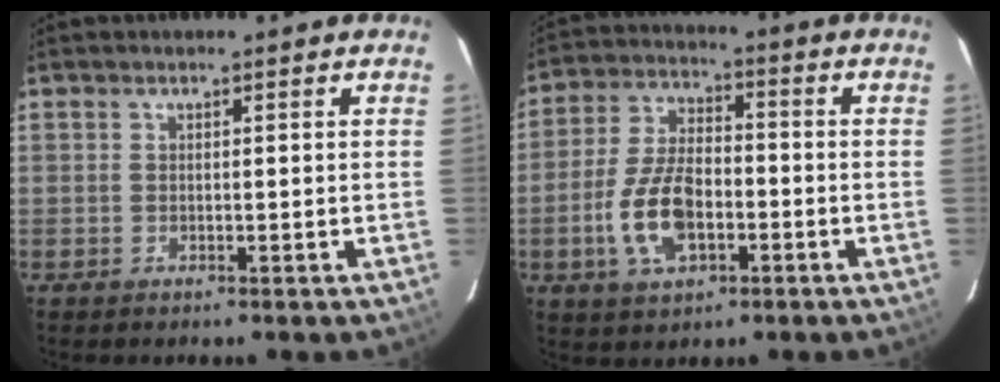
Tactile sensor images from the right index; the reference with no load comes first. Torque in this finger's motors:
{"motor_torque": [1.99, -0.11, 0.88, 0.11]}